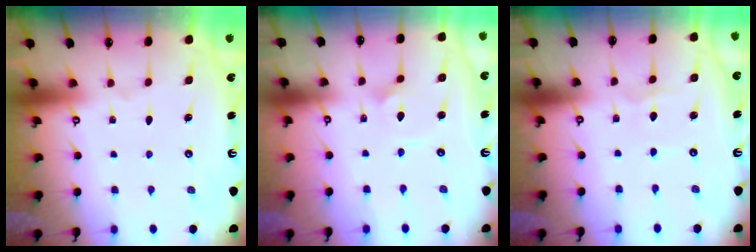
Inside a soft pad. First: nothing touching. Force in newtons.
{"total": 2.1, "press": 2.1, "slide": 0.1}
{"total": 1.3, "press": 1.3, "slide": 0.1}